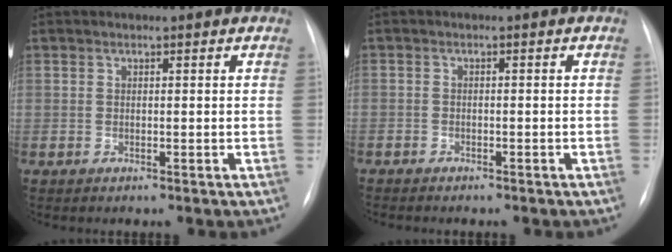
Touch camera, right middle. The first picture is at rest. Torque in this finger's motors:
{"motor_torque": [1.00, -1.13, -0.47, -0.21]}